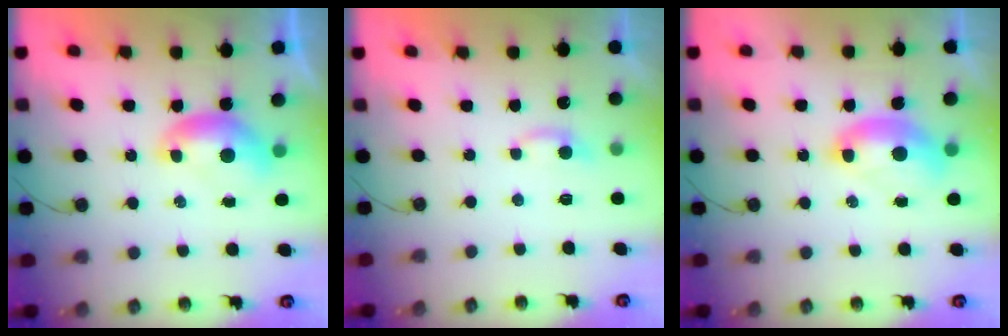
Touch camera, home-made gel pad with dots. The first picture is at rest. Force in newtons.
{"total": 3.7, "press": 3.6, "slide": 0.4}
{"total": 2.6, "press": 2.6, "slide": 0.6}